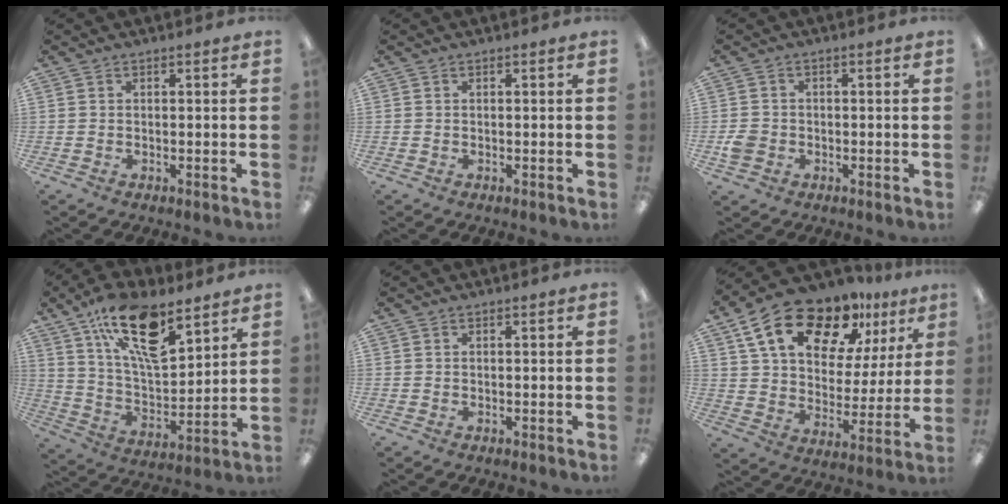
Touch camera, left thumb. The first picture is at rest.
{"total": 0.0}
{"total": 3.7, "force": [-1.1, 3.2, 1.5], "torque": [-0.016, 0.004, -0.021]}
{"total": 19.9, "force": [12.5, 8.0, 13.2], "torque": [-0.229, -0.062, 0.213]}
{"total": 0.0}
{"total": 20.1, "force": [13.3, 9.8, 11.4], "torque": [-0.193, -0.070, 0.230]}